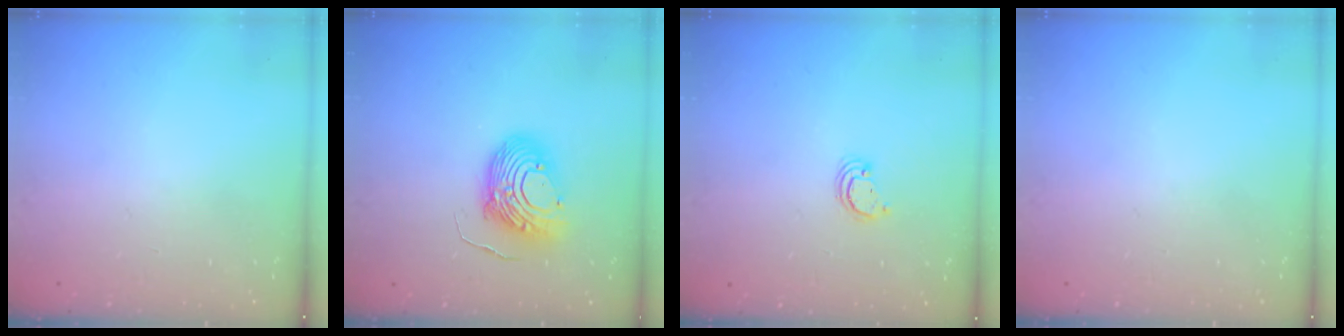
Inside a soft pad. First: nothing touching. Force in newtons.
{"total": 12.2, "press": 12.1, "slide": 0.9}
{"total": 2.6, "press": 2.6, "slide": 0.2}
{"total": 0.0}